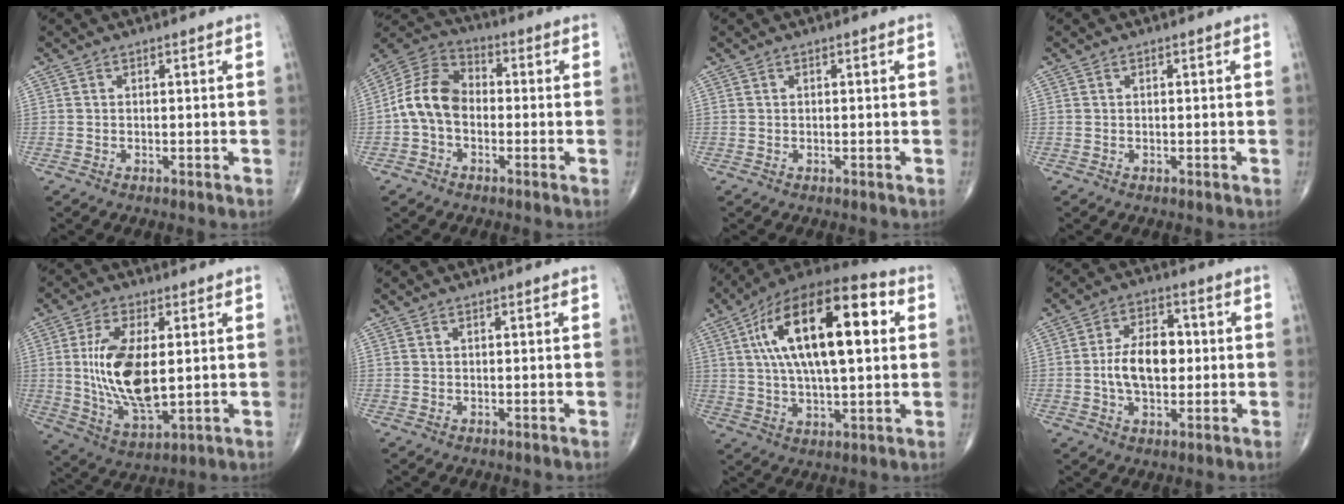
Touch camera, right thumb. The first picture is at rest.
{"total": 10.3, "force": [-1.5, 7.3, 7.1], "torque": [-0.124, 0.034, -0.045]}
{"total": 0.0}
{"total": 0.0}
{"total": 15.0, "force": [1.2, 6.9, 13.3], "torque": [-0.254, -0.020, 0.032]}
{"total": 0.0}
{"total": 24.6, "force": [5.9, 10.0, 21.7], "torque": [-0.367, 0.016, 0.090]}
{"total": 10.4, "force": [-0.2, 6.3, 8.3], "torque": [-0.129, 0.014, -0.007]}